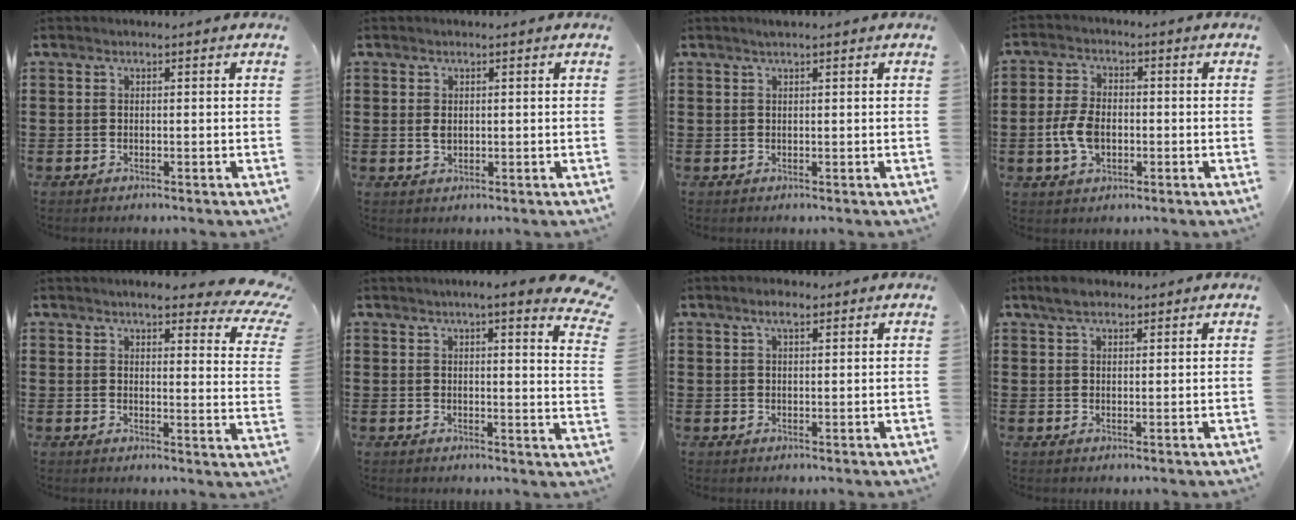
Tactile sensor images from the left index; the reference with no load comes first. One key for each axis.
{"total": 1.4, "fx": 0.3, "fy": 0.9, "fz": 1.1, "tx": -0.024, "ty": 0.005, "tz": 0.005}
{"total": 0.9, "fx": 0.7, "fy": 0.0, "fz": 0.6, "tx": -0.013, "ty": 0.001, "tz": 0.013}
{"total": 6.1, "fx": -1.1, "fy": 3.8, "fz": 4.7, "tx": -0.118, "ty": -0.003, "tz": -0.026}
{"total": 6.0, "fx": 4.8, "fy": 0.8, "fz": 3.5, "tx": -0.069, "ty": -0.021, "tz": 0.080}
{"total": 4.5, "fx": 3.6, "fy": -0.2, "fz": 2.7, "tx": -0.060, "ty": -0.016, "tz": 0.057}
{"total": 2.9, "fx": 1.9, "fy": 0.9, "fz": 2.0, "tx": -0.042, "ty": 0.006, "tz": 0.034}
{"total": 3.3, "fx": 2.6, "fy": 1.4, "fz": 1.4, "tx": -0.034, "ty": 0.009, "tz": 0.048}